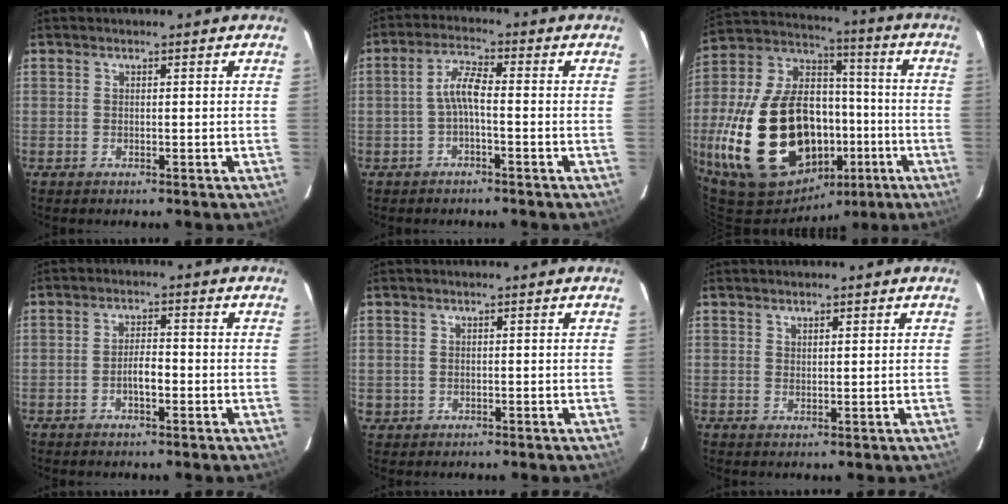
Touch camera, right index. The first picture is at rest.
{"total": 3.9, "force": [-1.4, 0.7, 3.6], "torque": [-0.078, 0.014, -0.029]}
{"total": 29.7, "force": [-9.6, 19.2, 20.6], "torque": [-0.436, 0.017, -0.130]}
{"total": 3.1, "force": [-1.3, 1.0, 2.6], "torque": [-0.053, 0.006, -0.022]}
{"total": 1.7, "force": [0.0, 1.7, 0.1], "torque": [0.001, 0.002, 0.000]}
{"total": 1.5, "force": [1.2, 0.5, 0.8], "torque": [-0.011, 0.001, 0.022]}